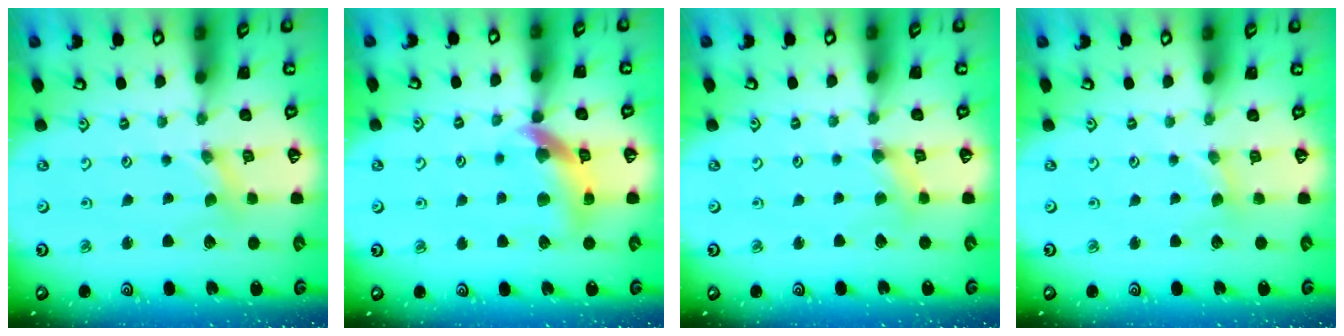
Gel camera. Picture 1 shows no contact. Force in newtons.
{"total": 13.2, "press": 13.1, "slide": 1.8}
{"total": 1.9, "press": 1.9, "slide": 0.3}
{"total": 1.1, "press": 1.1, "slide": 0.3}